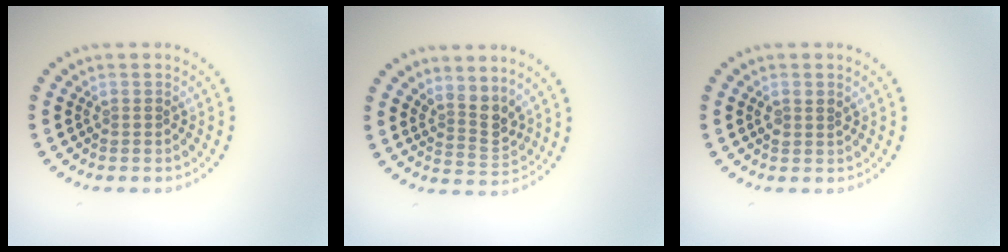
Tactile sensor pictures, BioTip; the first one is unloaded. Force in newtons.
{"total": 2.7, "press": 2.0, "slide": 1.8}
{"total": 1.1, "press": 1.0, "slide": 0.4}